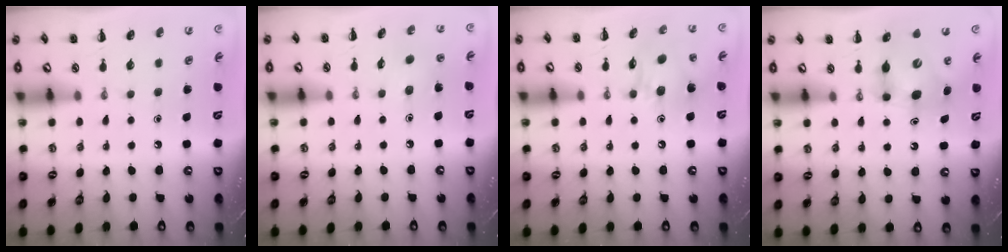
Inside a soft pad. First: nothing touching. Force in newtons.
{"total": 2.6, "press": 2.5, "slide": 0.9}
{"total": 13.2, "press": 12.9, "slide": 2.9}
{"total": 6.6, "press": 6.4, "slide": 1.4}